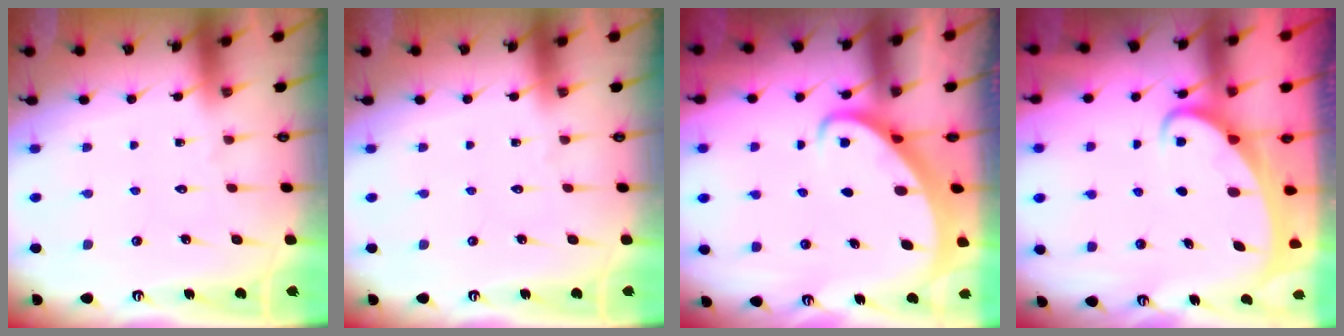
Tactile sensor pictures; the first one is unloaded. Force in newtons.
{"total": 0.0}
{"total": 2.7, "press": 2.7, "slide": 0.2}
{"total": 2.6, "press": 2.6, "slide": 0.4}